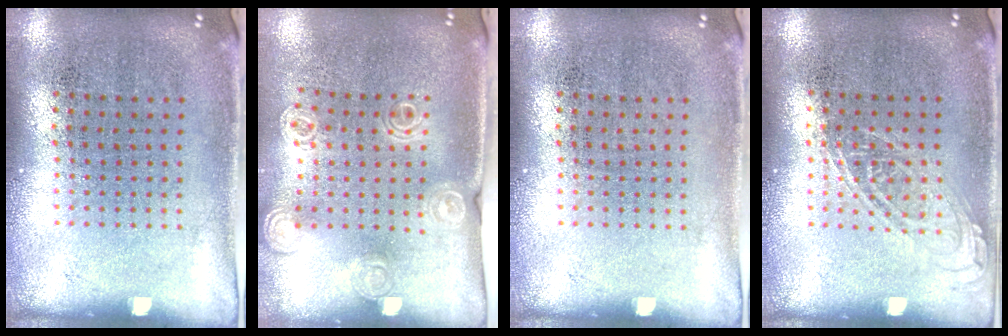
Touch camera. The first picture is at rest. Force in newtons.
{"total": 1.3, "press": 1.3, "slide": 0.3}
{"total": 0.0}
{"total": 1.0, "press": 1.0, "slide": 0.2}